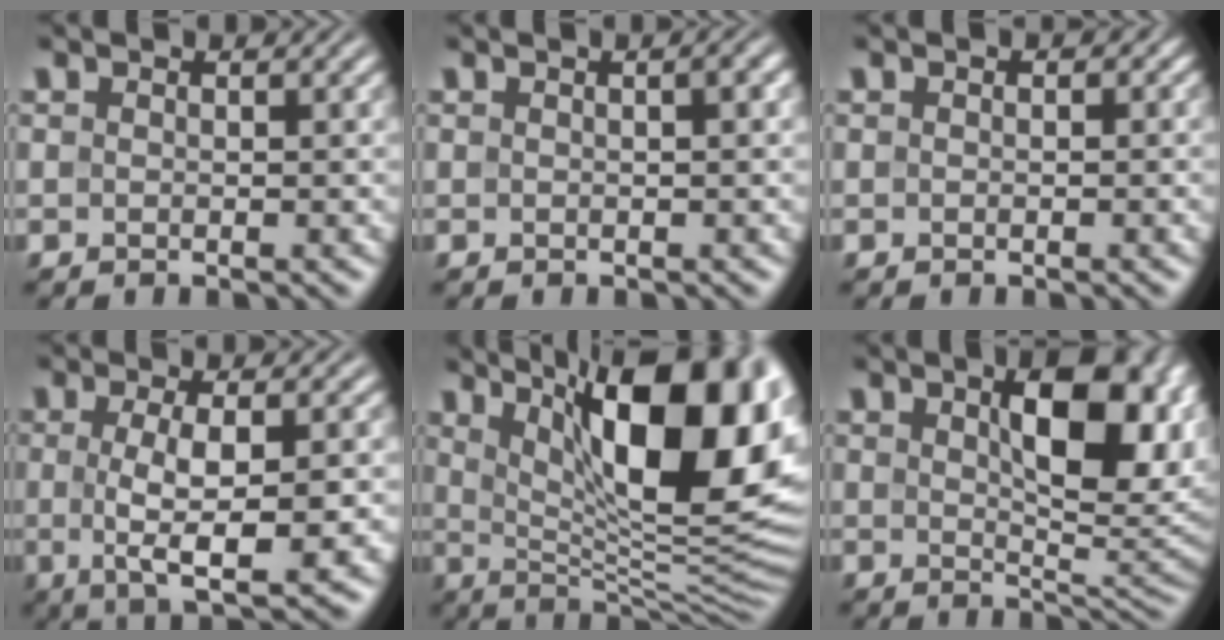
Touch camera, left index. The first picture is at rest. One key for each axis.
{"total": 1.7, "fx": 0.4, "fy": 0.4, "fz": 1.5, "tx": -0.020, "ty": 0.009, "tz": 0.002}
{"total": 0.5, "fx": 0.0, "fy": 0.4, "fz": 0.3, "tx": -0.001, "ty": -0.002, "tz": -0.001}
{"total": 6.2, "fx": -0.6, "fy": 1.5, "fz": 5.9, "tx": -0.102, "ty": -0.010, "tz": -0.007}
{"total": 16.9, "fx": 6.3, "fy": 6.1, "fz": 14.4, "tx": -0.191, "ty": 0.010, "tz": 0.100}
{"total": 10.2, "fx": 2.7, "fy": 4.2, "fz": 8.9, "tx": -0.129, "ty": 0.003, "tz": 0.046}